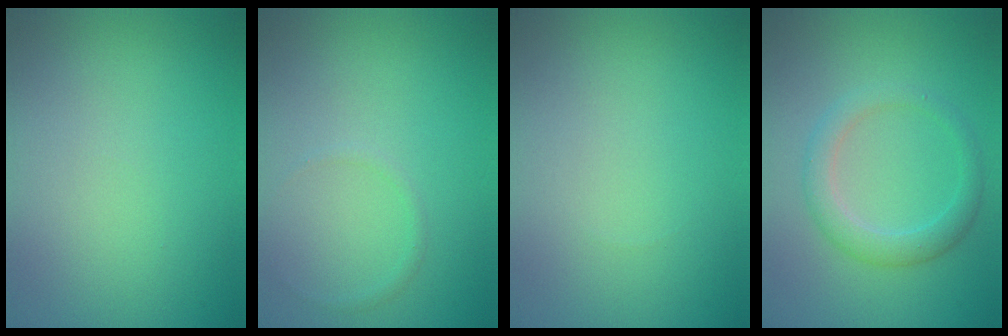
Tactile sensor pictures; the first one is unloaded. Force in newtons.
{"total": 0.6, "press": 0.6, "slide": 0.0}
{"total": 0.0}
{"total": 2.7, "press": 2.7, "slide": 0.2}